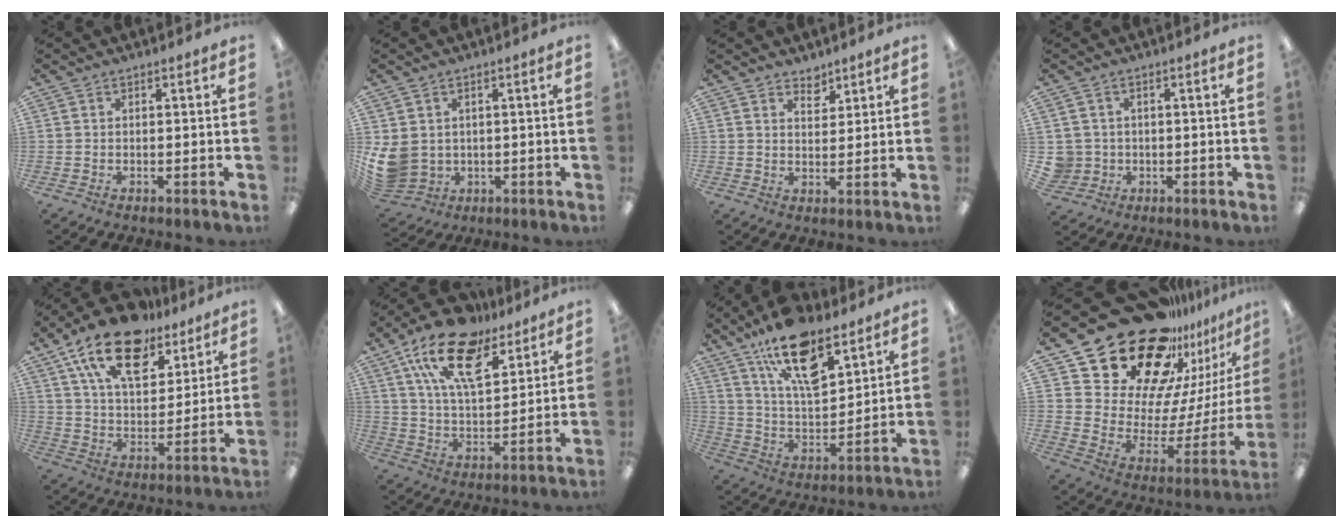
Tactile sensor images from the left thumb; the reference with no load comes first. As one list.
[{"total": 7.2, "force": [0.8, 6.4, 3.0], "torque": [-0.089, -0.004, 0.019]}, {"total": 4.0, "force": [3.5, 1.9, 0.6], "torque": [0.004, -0.025, 0.062]}, {"total": 3.7, "force": [0.0, 3.7, 0.1], "torque": [-0.012, 0.009, 0.003]}, {"total": 19.5, "force": [12.9, 9.9, 10.8], "torque": [-0.187, -0.065, 0.229]}, {"total": 18.9, "force": [12.4, 8.7, 11.3], "torque": [-0.200, -0.064, 0.221]}, {"total": 18.4, "force": [12.0, 7.7, 11.6], "torque": [-0.191, -0.061, 0.207]}, {"total": 28.5, "force": [21.6, 13.9, 12.4], "torque": [-0.206, -0.167, 0.410]}]